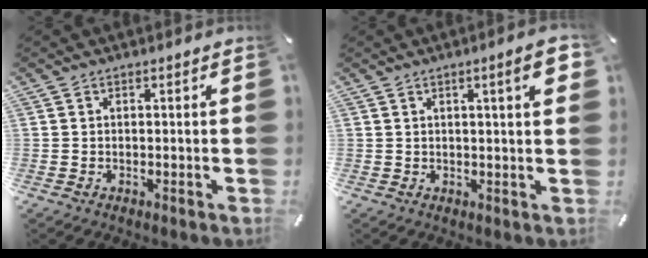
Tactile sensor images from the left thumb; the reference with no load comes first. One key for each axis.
{"total": 6.1, "fx": 2.1, "fy": 1.0, "fz": 5.6, "tx": -0.084, "ty": -0.003, "tz": 0.029}